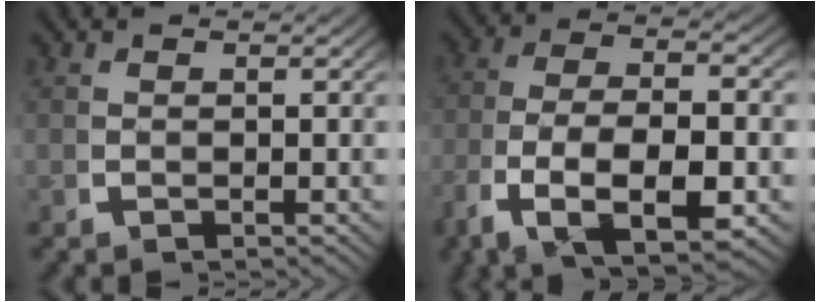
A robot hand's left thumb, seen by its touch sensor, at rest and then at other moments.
{"total": 10.9, "force": [-2.9, 5.7, 8.8], "torque": [-0.192, -0.046, -0.027]}